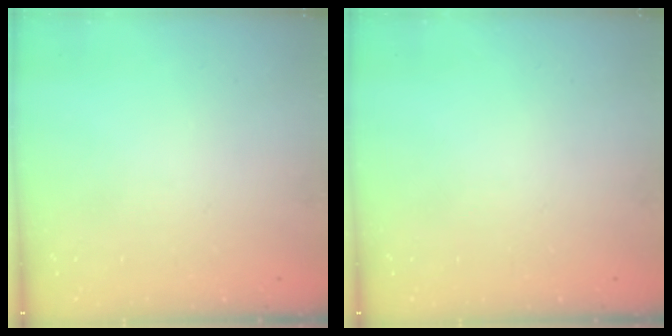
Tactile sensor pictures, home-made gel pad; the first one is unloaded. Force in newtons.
{"total": 0.0}